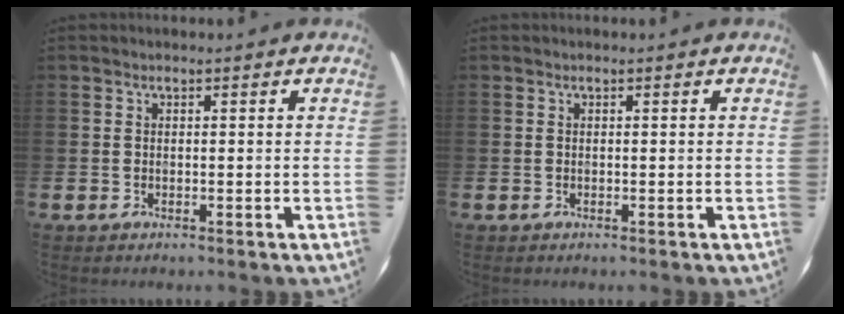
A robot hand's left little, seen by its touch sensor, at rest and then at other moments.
{"total": 0.0}